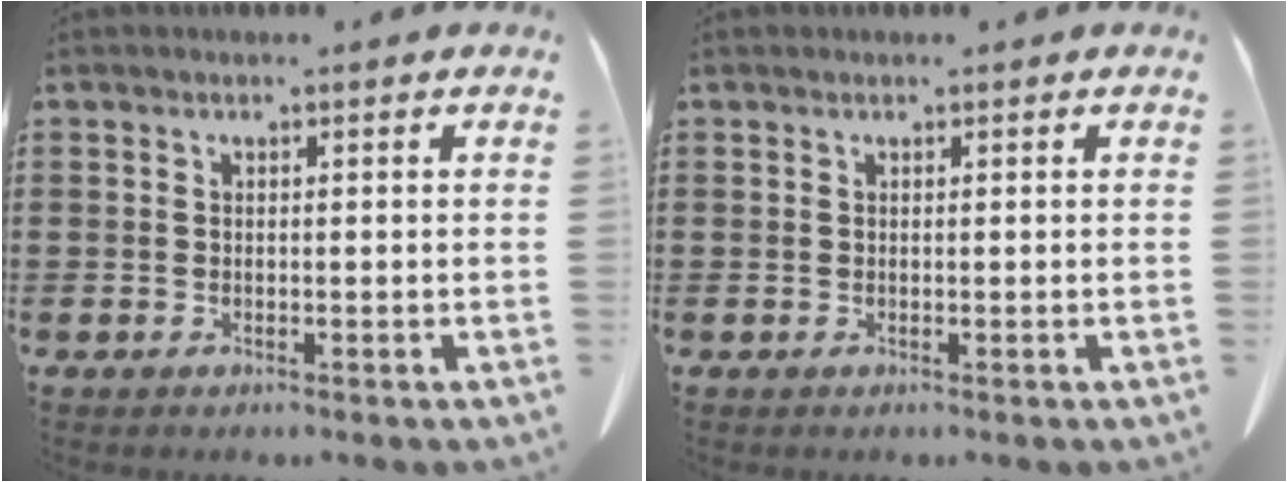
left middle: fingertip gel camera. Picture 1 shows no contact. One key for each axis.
{"total": 0.0}